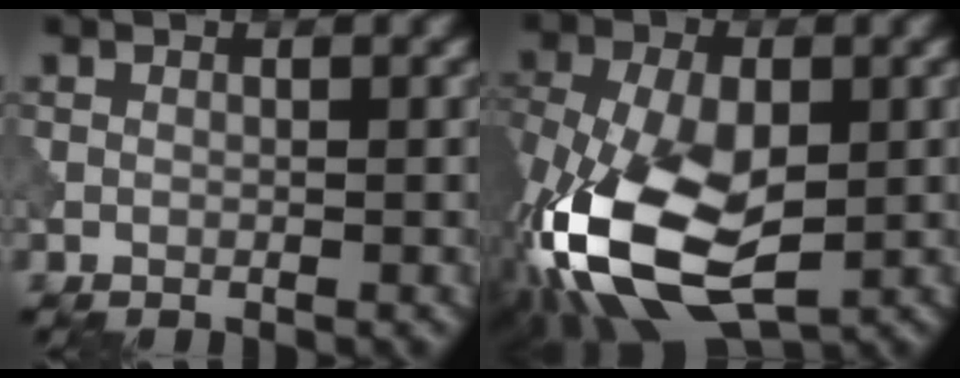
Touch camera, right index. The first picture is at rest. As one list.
[{"total": 13.0, "force": [-3.7, 6.9, 10.3], "torque": [-0.231, -0.015, -0.068]}]